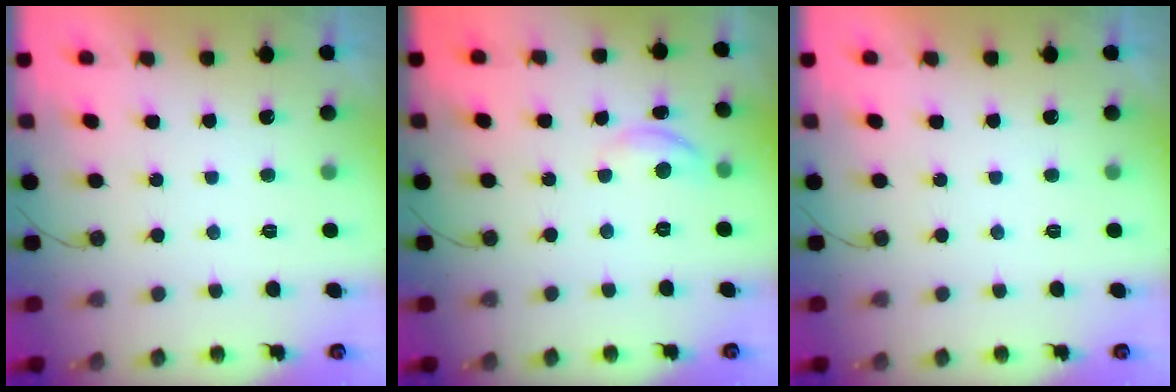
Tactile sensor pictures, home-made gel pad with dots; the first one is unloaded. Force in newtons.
{"total": 5.4, "press": 5.4, "slide": 0.3}
{"total": 0.0}